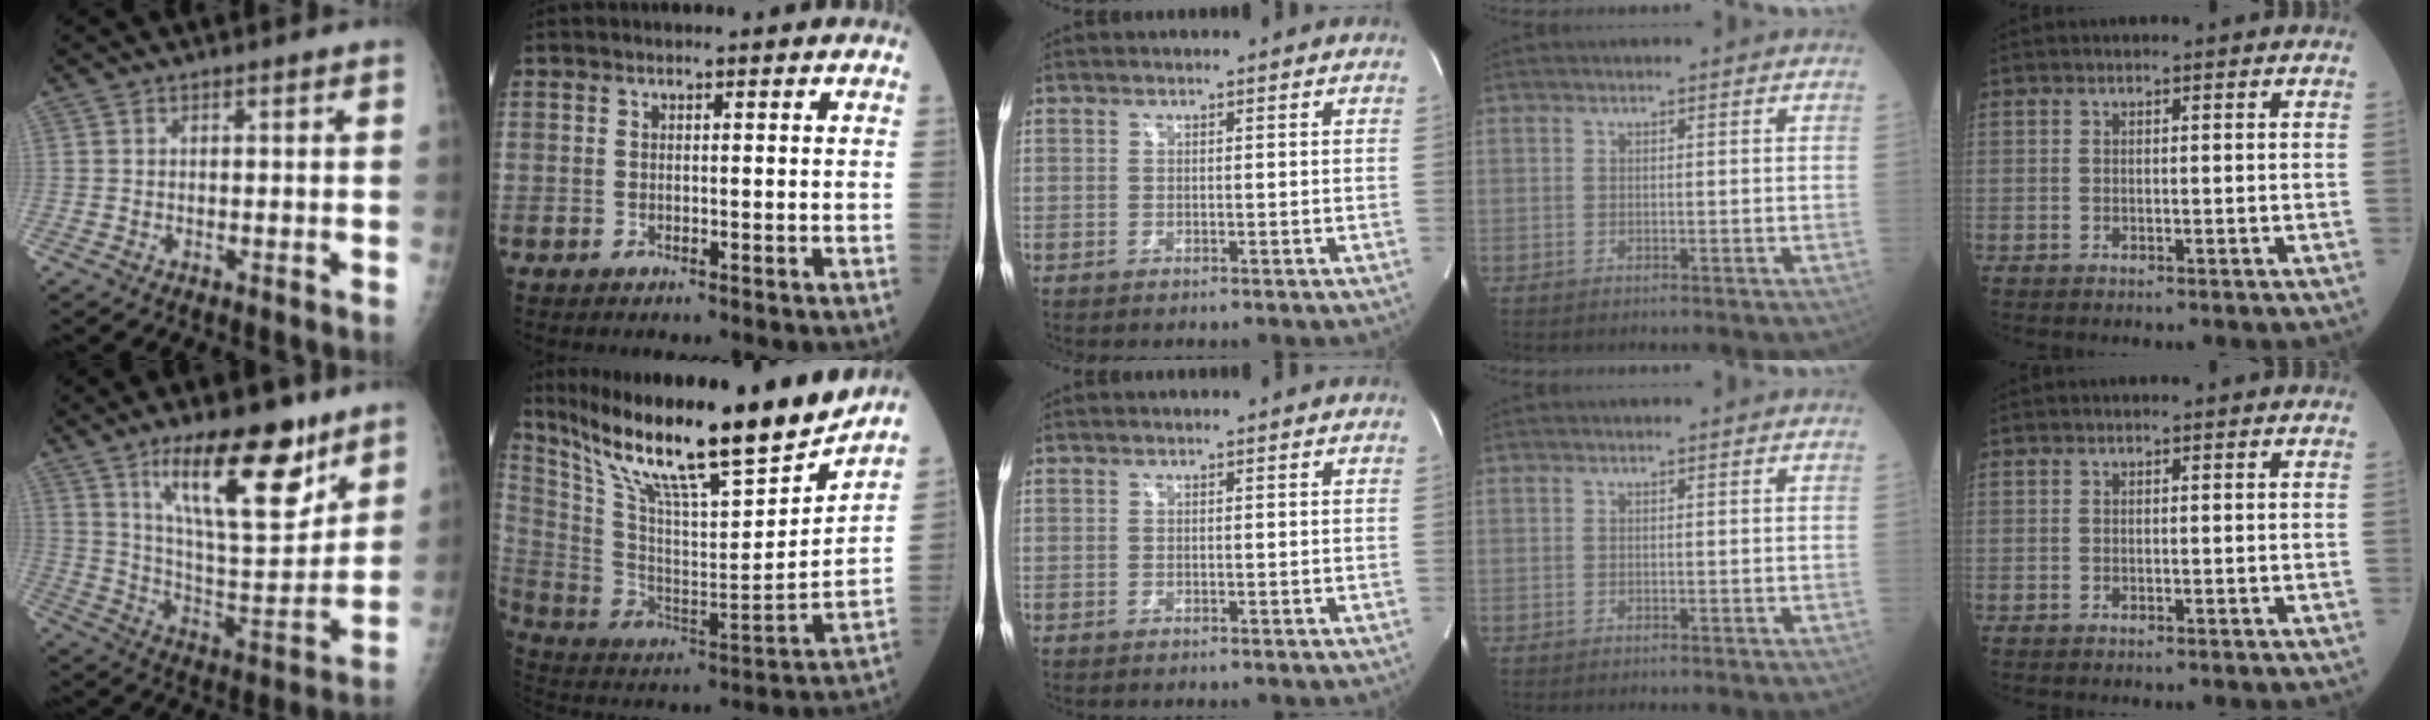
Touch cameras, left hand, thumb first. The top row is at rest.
{"thumb": {"total": 20.3, "force": [12.3, 6.8, 14.7], "torque": [-0.191, -0.076, 0.211]}, "index": {"total": 23.9, "force": [19.3, 1.2, 13.9], "torque": [-0.249, -0.024, 0.325]}}